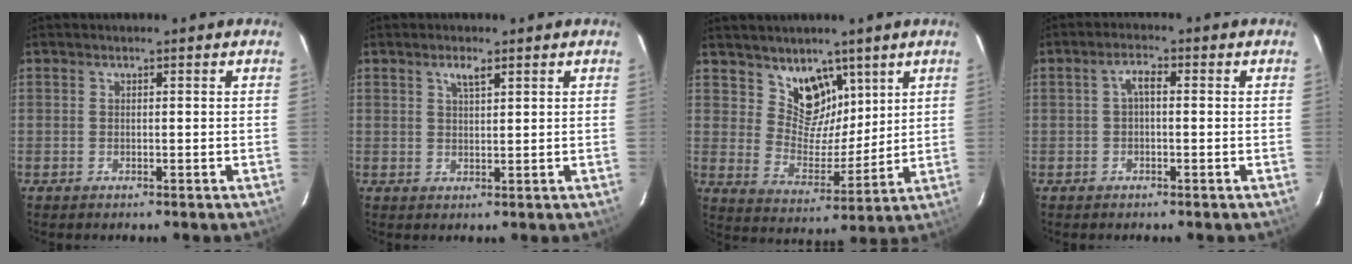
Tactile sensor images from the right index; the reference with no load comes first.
{"total": 2.4, "force": [1.5, 0.8, 1.7], "torque": [-0.030, 0.004, 0.028]}
{"total": 9.4, "force": [6.3, 6.2, 3.1], "torque": [-0.042, -0.010, 0.121]}
{"total": 2.3, "force": [-0.1, 1.0, 2.1], "torque": [-0.044, 0.011, -0.001]}